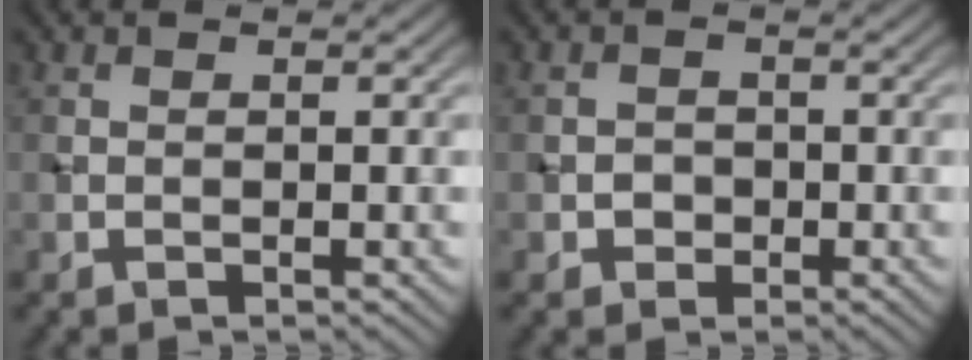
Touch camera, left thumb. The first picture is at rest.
{"total": 1.7, "force": [-0.6, 1.5, 0.5], "torque": [-0.003, -0.002, -0.013]}